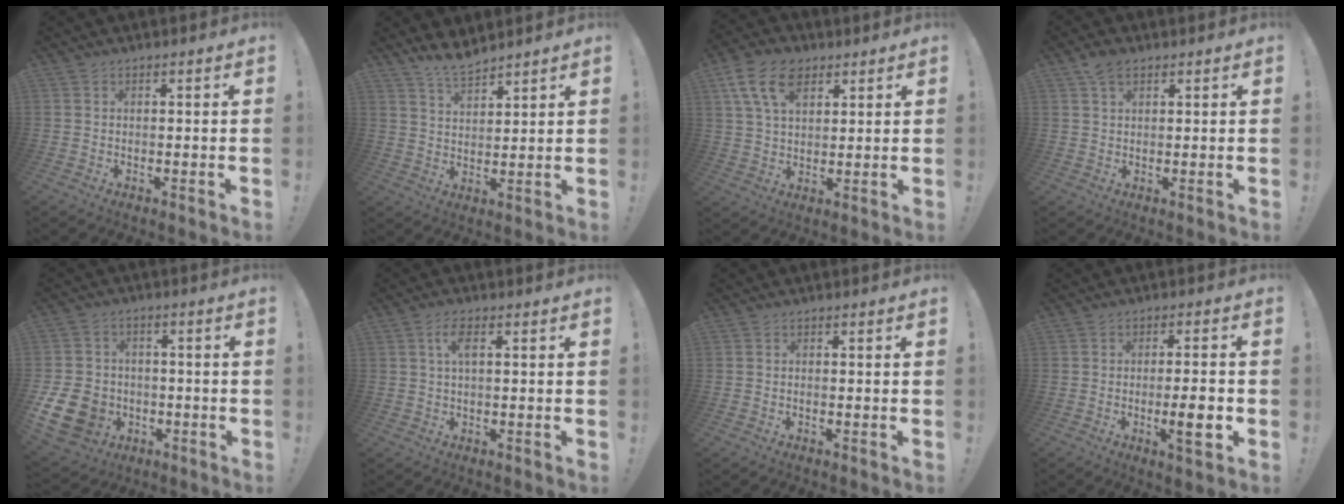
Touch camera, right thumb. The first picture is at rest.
{"total": 6.8, "force": [6.1, 1.9, 2.2], "torque": [-0.050, -0.032, 0.115]}
{"total": 12.8, "force": [6.3, 8.1, 7.7], "torque": [-0.137, -0.014, 0.118]}
{"total": 4.1, "force": [2.4, 2.2, 2.4], "torque": [-0.035, -0.008, 0.043]}
{"total": 13.9, "force": [-4.2, 11.6, 6.3], "torque": [-0.139, 0.023, -0.071]}
{"total": 3.7, "force": [1.0, 1.3, 3.3], "torque": [-0.065, 0.006, 0.016]}
{"total": 0.6, "force": [-0.6, 0.0, 0.2], "torque": [-0.010, 0.001, -0.009]}
{"total": 8.2, "force": [-2.4, 1.0, 7.8], "torque": [-0.111, 0.000, -0.040]}